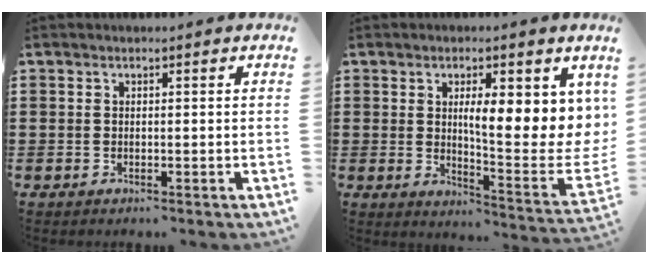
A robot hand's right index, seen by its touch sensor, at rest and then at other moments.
{"total": 8.8, "force": [3.0, 2.6, 7.8], "torque": [-0.117, -0.027, 0.042]}